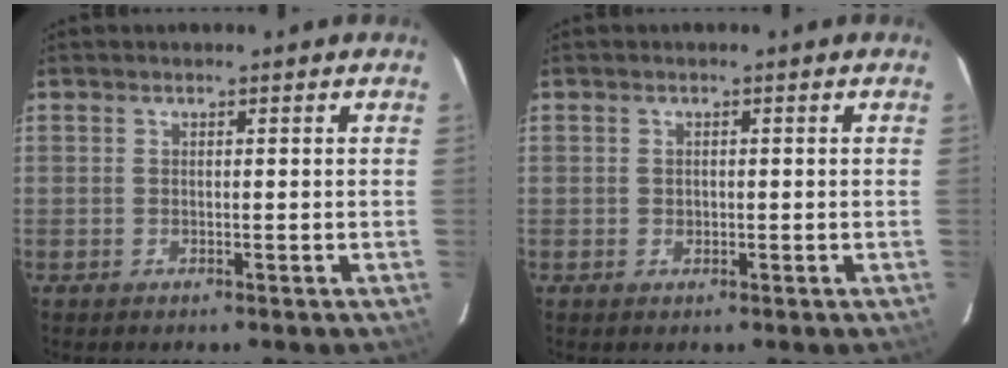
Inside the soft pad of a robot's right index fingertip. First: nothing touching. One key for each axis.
{"total": 0.8, "fx": 0.0, "fy": 0.8, "fz": 0.2, "tx": 0.000, "ty": 0.001, "tz": 0.000}